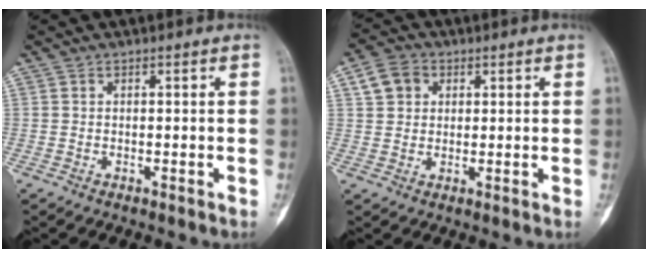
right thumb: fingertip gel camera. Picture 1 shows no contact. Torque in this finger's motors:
{"motor_torque": [-0.69, 0.75, 0.19, -0.16, 0.06]}